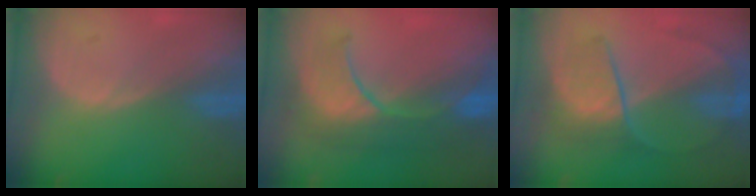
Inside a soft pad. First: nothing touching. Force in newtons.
{"total": 10.2, "press": 9.1, "slide": 4.5}
{"total": 7.1, "press": 6.7, "slide": 2.5}